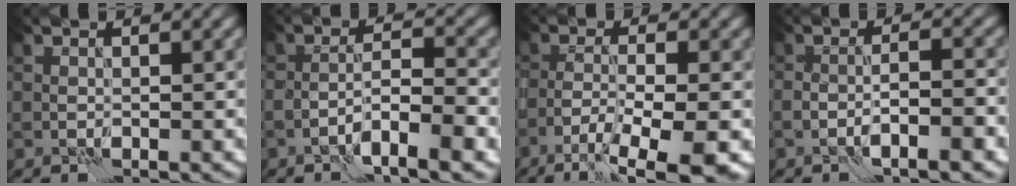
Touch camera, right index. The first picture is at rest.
{"total": 5.1, "force": [-2.6, 0.9, 4.2], "torque": [-0.068, 0.011, -0.050]}
{"total": 8.1, "force": [-5.0, 1.8, 6.1], "torque": [-0.102, -0.007, -0.089]}
{"total": 3.2, "force": [-1.7, 0.6, 2.7], "torque": [-0.045, 0.006, -0.033]}